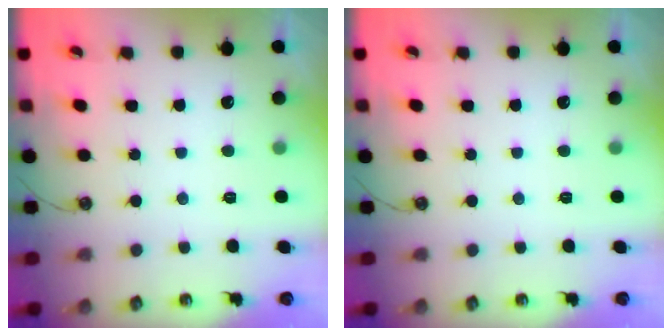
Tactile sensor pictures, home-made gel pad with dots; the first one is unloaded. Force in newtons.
{"total": 0.0}